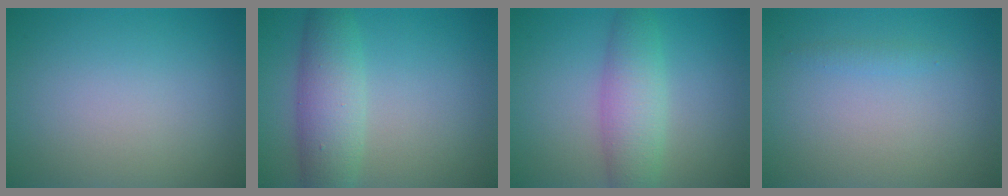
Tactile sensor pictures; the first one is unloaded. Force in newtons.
{"total": 5.0, "press": 5.0, "slide": 0.1}
{"total": 4.3, "press": 4.3, "slide": 0.1}
{"total": 0.7, "press": 0.7, "slide": 0.0}